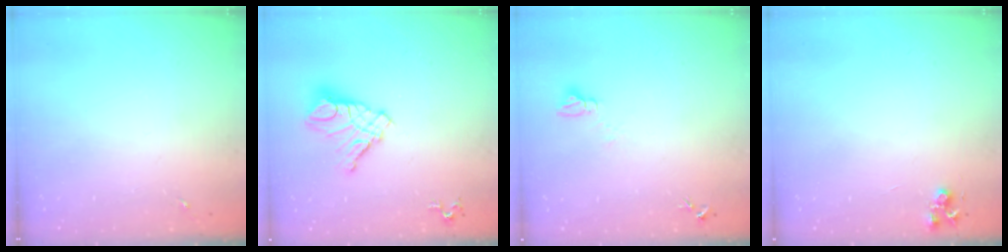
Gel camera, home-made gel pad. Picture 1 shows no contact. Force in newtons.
{"total": 12.8, "press": 12.7, "slide": 1.4}
{"total": 4.1, "press": 4.1, "slide": 0.3}
{"total": 4.6, "press": 4.5, "slide": 0.7}